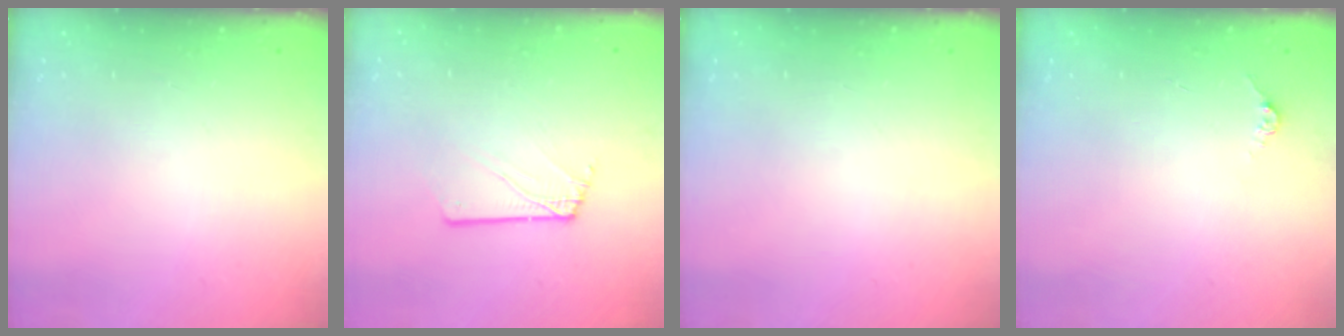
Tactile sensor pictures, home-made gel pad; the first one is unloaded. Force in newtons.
{"total": 1.4, "press": 1.4, "slide": 0.1}
{"total": 0.0}
{"total": 3.7, "press": 3.6, "slide": 0.4}